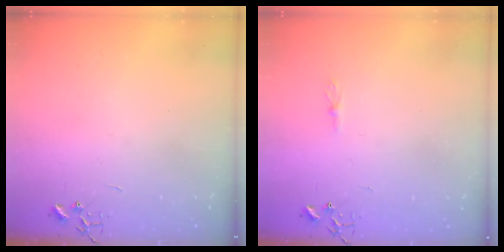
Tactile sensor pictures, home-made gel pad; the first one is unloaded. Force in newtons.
{"total": 4.1, "press": 4.1, "slide": 0.5}